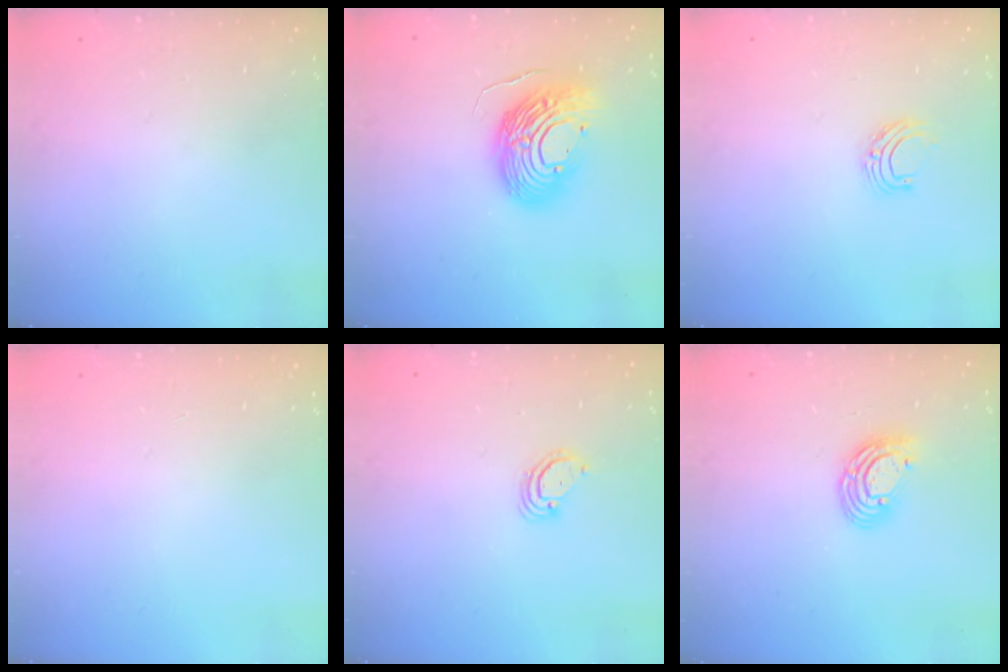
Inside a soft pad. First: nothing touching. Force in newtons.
{"total": 16.0, "press": 15.8, "slide": 2.4}
{"total": 5.9, "press": 5.9, "slide": 0.5}
{"total": 0.0}
{"total": 2.9, "press": 2.9, "slide": 0.3}
{"total": 8.8, "press": 8.7, "slide": 1.5}